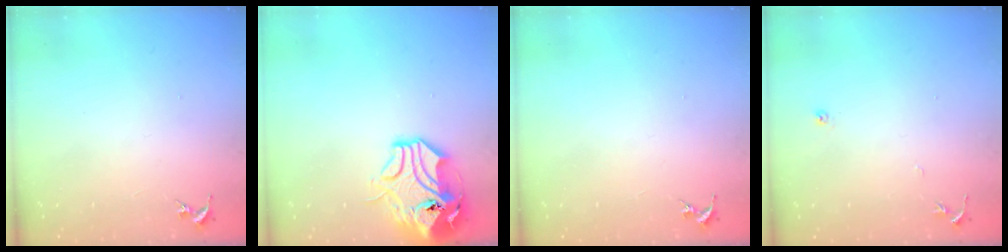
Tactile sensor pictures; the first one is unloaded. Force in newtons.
{"total": 13.8, "press": 13.6, "slide": 2.0}
{"total": 0.0}
{"total": 4.6, "press": 4.6, "slide": 0.5}